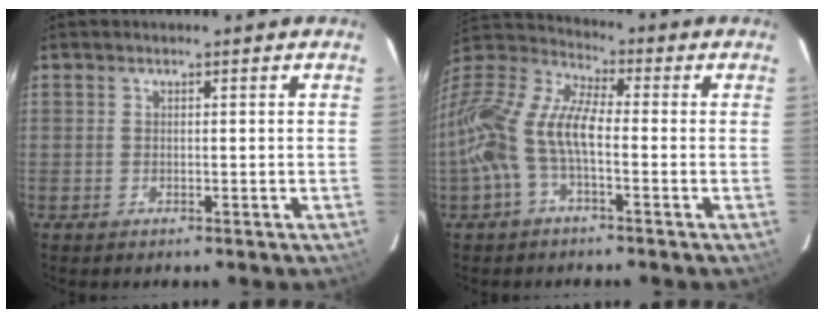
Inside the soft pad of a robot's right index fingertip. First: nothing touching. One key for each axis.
{"total": 14.5, "fx": -3.0, "fy": 6.1, "fz": 12.9, "tx": -0.264, "ty": 0.009, "tz": -0.070}